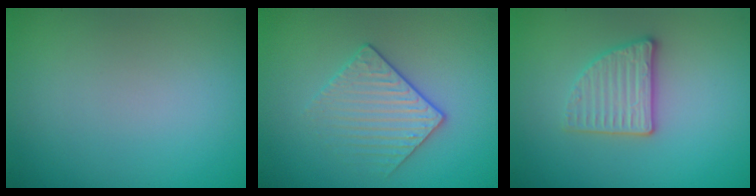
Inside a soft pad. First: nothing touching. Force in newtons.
{"total": 2.4, "press": 2.1, "slide": 1.1}
{"total": 2.9, "press": 2.7, "slide": 1.1}